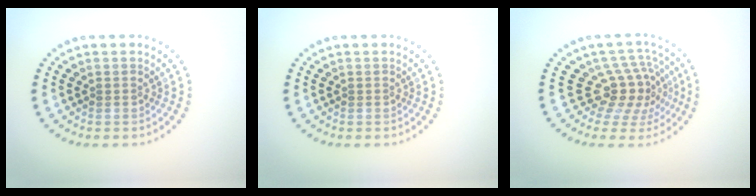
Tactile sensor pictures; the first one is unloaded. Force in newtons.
{"total": 0.0}
{"total": 4.2, "press": 3.0, "slide": 2.9}